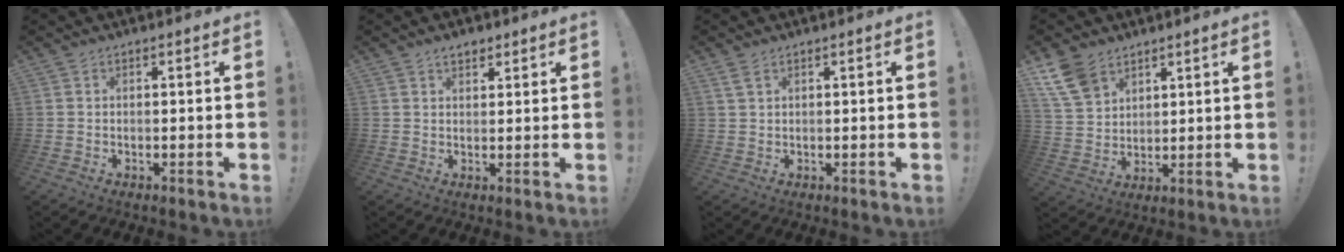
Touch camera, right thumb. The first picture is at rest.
{"total": 3.1, "force": [2.2, 1.8, 1.2], "torque": [-0.006, -0.012, 0.037]}
{"total": 2.7, "force": [1.6, 1.1, 1.8], "torque": [-0.032, -0.003, 0.031]}
{"total": 10.9, "force": [7.1, 6.8, 4.8], "torque": [-0.100, -0.032, 0.142]}